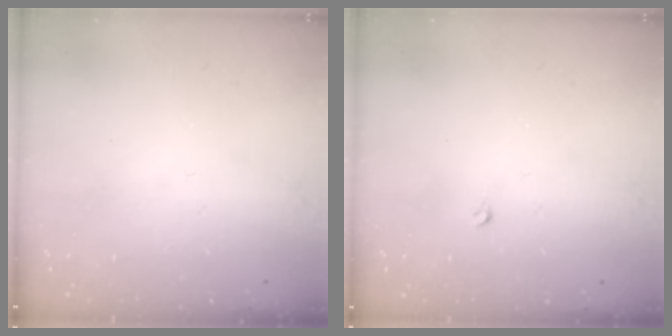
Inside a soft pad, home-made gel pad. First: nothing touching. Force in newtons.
{"total": 2.6, "press": 2.5, "slide": 0.4}